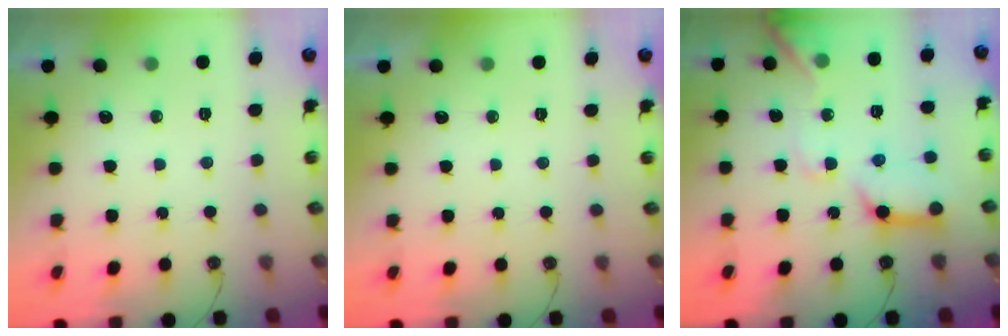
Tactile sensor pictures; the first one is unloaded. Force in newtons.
{"total": 0.0}
{"total": 14.5, "press": 14.4, "slide": 1.4}